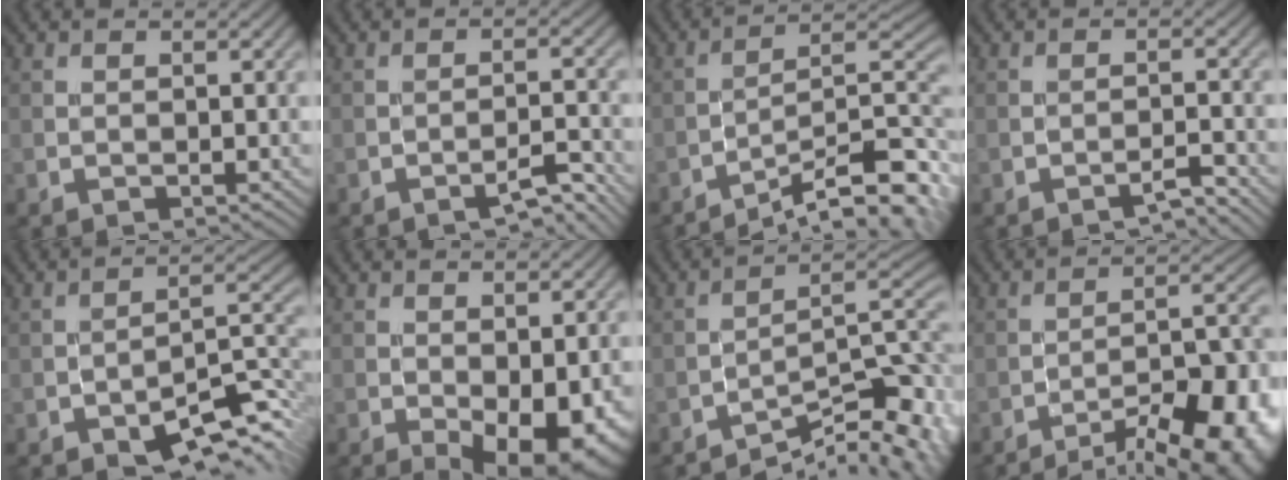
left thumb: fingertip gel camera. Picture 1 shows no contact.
{"total": 3.9, "force": [-3.1, 0.3, 2.3], "torque": [-0.034, 0.013, -0.052]}
{"total": 12.6, "force": [-8.4, 2.6, 9.0], "torque": [-0.137, 0.005, -0.127]}
{"total": 2.6, "force": [-2.2, 0.1, 1.3], "torque": [-0.016, 0.011, -0.047]}
{"total": 10.4, "force": [-6.7, 3.1, 7.2], "torque": [-0.107, -0.003, -0.111]}
{"total": 8.9, "force": [-3.5, 4.1, 7.2], "torque": [-0.121, -0.034, -0.028]}
{"total": 12.3, "force": [-8.3, 3.0, 8.5], "torque": [-0.135, -0.002, -0.124]}
{"total": 16.0, "force": [-10.6, 4.5, 11.0], "torque": [-0.138, -0.001, -0.155]}